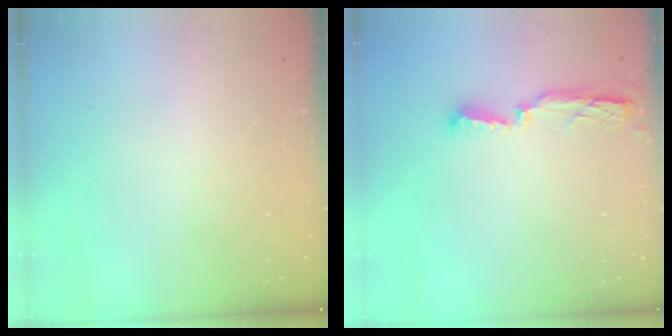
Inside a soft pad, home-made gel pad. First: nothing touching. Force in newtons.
{"total": 9.5, "press": 7.8, "slide": 5.5}